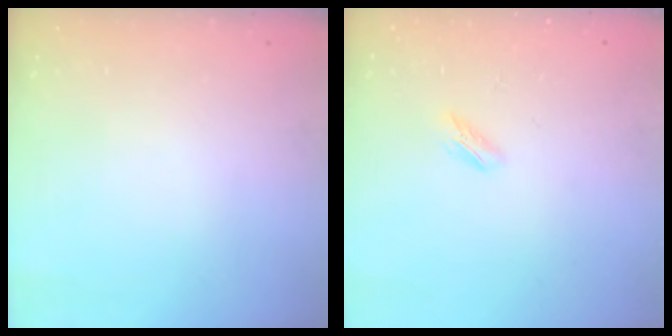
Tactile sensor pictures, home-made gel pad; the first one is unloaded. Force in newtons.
{"total": 2.2, "press": 2.1, "slide": 0.7}